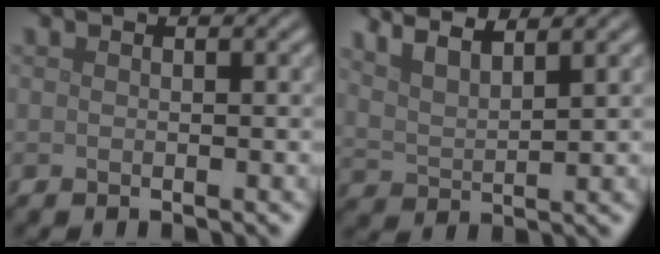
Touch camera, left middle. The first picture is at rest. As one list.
[{"total": 4.9, "force": [4.0, 1.2, 2.6], "torque": [-0.039, 0.016, 0.057]}]